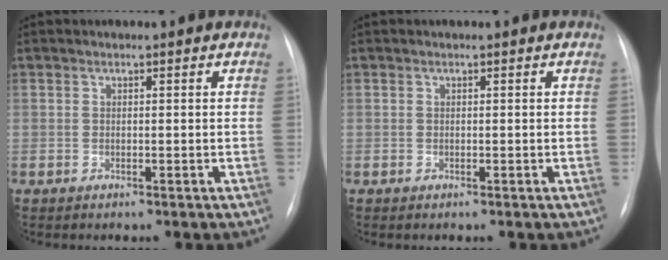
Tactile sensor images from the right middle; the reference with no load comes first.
{"total": 0.0}